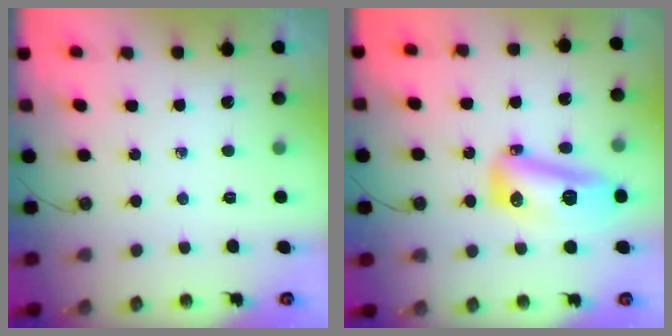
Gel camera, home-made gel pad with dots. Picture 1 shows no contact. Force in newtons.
{"total": 14.4, "press": 14.0, "slide": 3.4}